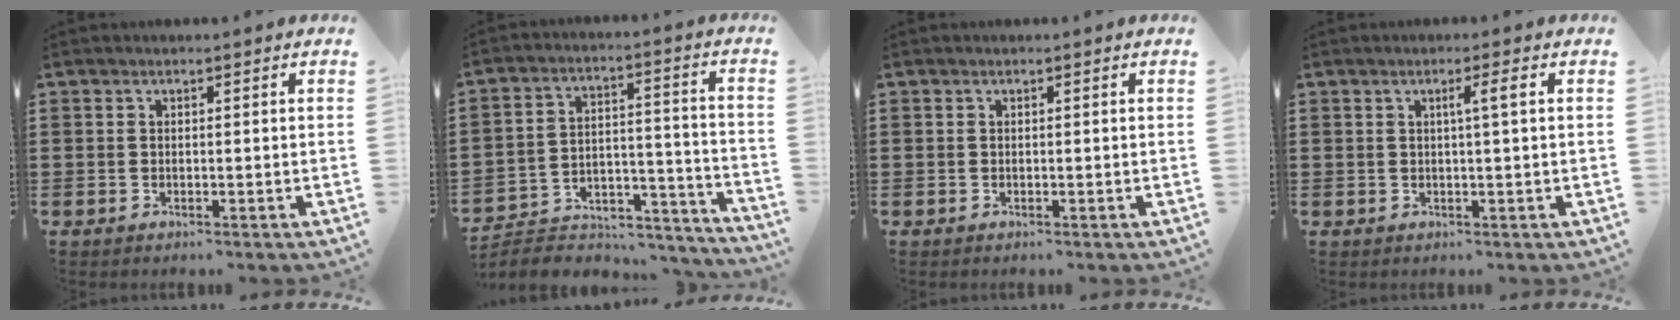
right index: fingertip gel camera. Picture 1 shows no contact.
{"total": 5.2, "force": [-4.8, 1.8, 1.1], "torque": [-0.024, 0.006, -0.098]}
{"total": 0.0}
{"total": 2.4, "force": [0.3, -0.3, 2.3], "torque": [-0.042, -0.002, 0.001]}